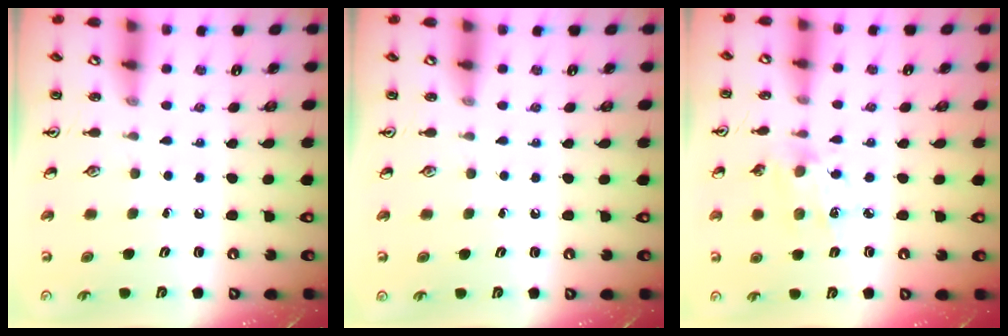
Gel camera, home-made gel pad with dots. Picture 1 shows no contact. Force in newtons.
{"total": 0.0}
{"total": 4.9, "press": 4.9, "slide": 0.3}